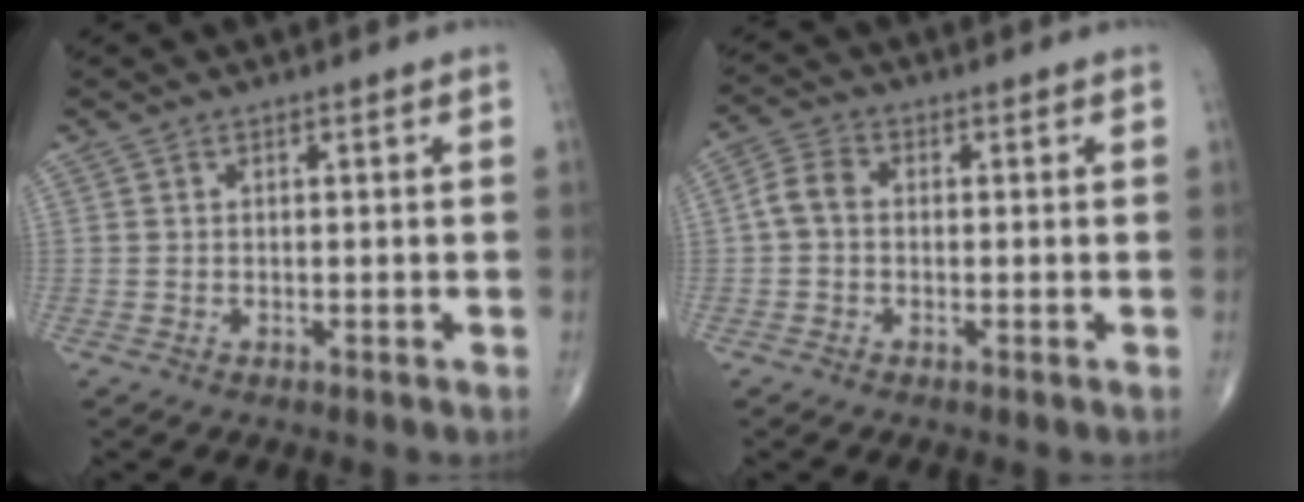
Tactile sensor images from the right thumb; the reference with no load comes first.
{"total": 4.3, "force": [-0.2, 3.2, 2.9], "torque": [-0.052, 0.013, -0.016]}